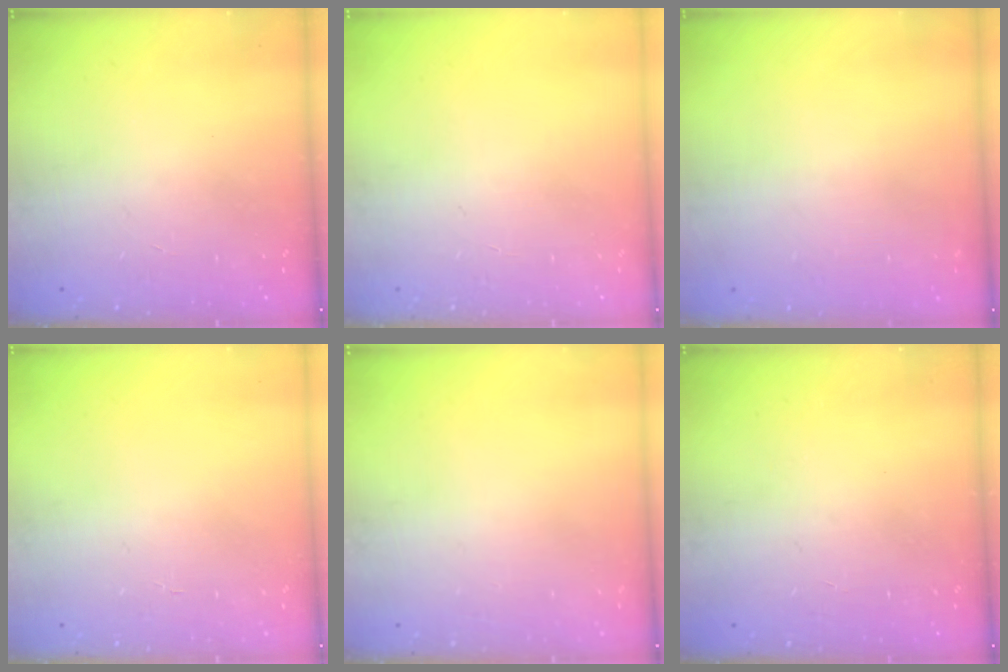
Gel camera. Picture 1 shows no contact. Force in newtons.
{"total": 2.3, "press": 2.3, "slide": 0.2}
{"total": 0.0}
{"total": 2.5, "press": 2.5, "slide": 0.3}
{"total": 0.0}
{"total": 0.0}